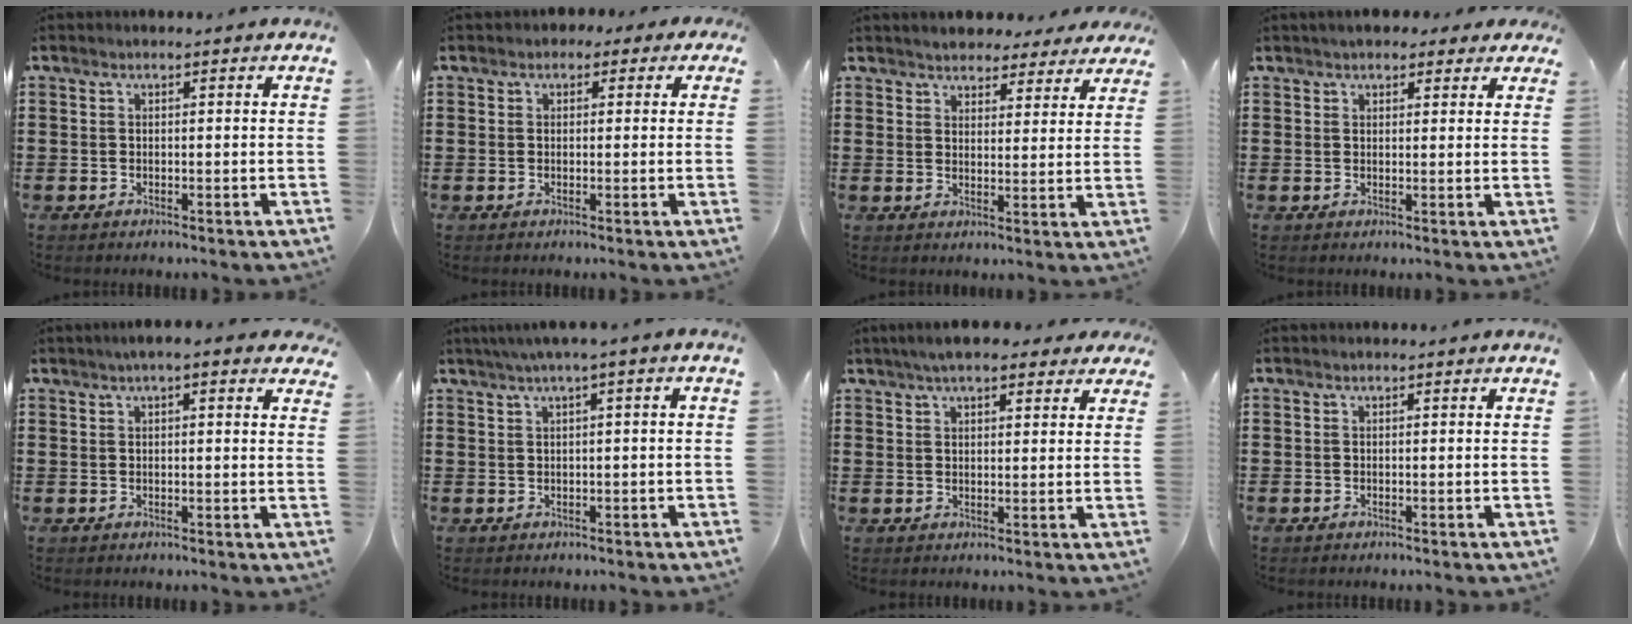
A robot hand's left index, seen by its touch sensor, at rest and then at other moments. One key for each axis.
{"total": 1.5, "fx": 0.1, "fy": 1.3, "fz": 0.7, "tx": -0.011, "ty": 0.006, "tz": -0.003}
{"total": 3.6, "fx": 3.5, "fy": 0.6, "fz": 0.0, "tx": -0.015, "ty": -0.008, "tz": 0.064}
{"total": 3.1, "fx": 2.6, "fy": 1.2, "fz": 1.2, "tx": -0.030, "ty": 0.003, "tz": 0.047}
{"total": 2.7, "fx": 1.8, "fy": 0.4, "fz": 2.0, "tx": -0.043, "ty": 0.006, "tz": 0.032}
{"total": 2.0, "fx": -0.1, "fy": -0.1, "fz": 2.0, "tx": -0.035, "ty": -0.003, "tz": -0.003}
{"total": 5.3, "fx": 4.2, "fy": 1.7, "fz": 2.8, "tx": -0.067, "ty": 0.007, "tz": 0.076}
{"total": 0.0}